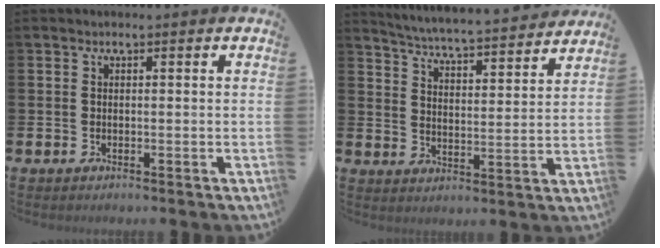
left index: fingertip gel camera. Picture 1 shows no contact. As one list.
[{"total": 5.3, "force": [5.2, -0.1, 1.0], "torque": [-0.049, -0.045, 0.088]}]